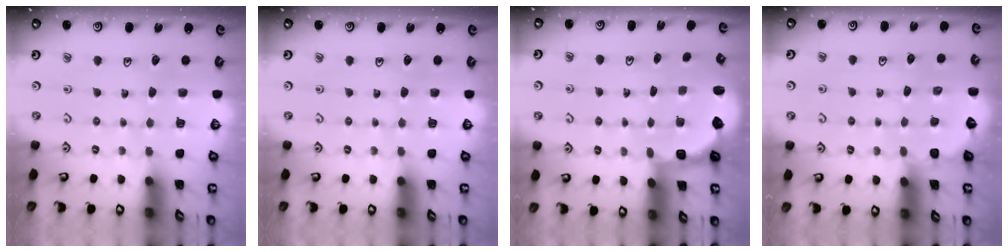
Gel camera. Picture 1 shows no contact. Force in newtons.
{"total": 0.0}
{"total": 2.9, "press": 2.0, "slide": 2.1}
{"total": 3.2, "press": 3.2, "slide": 0.2}